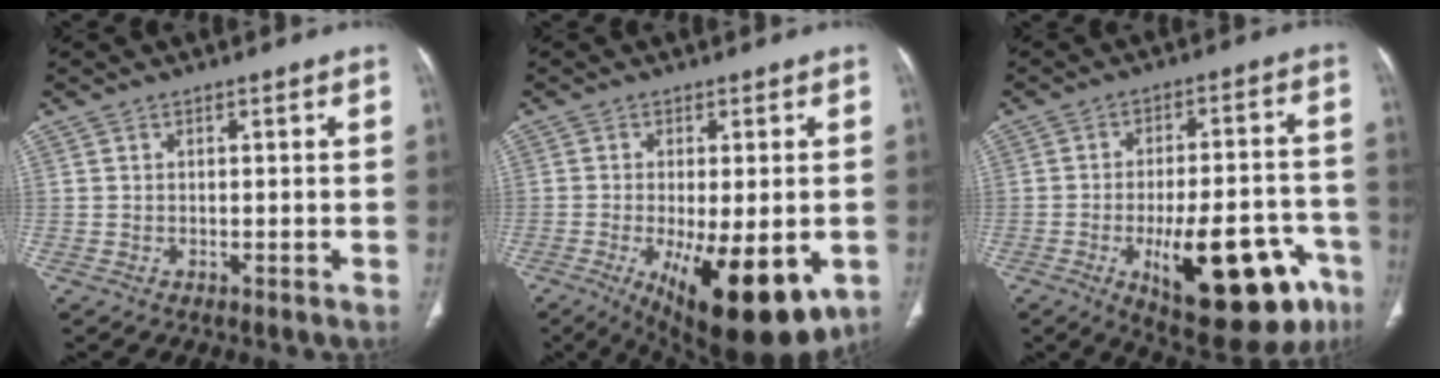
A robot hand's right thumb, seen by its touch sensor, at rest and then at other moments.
{"total": 17.3, "force": [-6.0, 6.5, 14.8], "torque": [-0.197, -0.022, -0.072]}
{"total": 23.0, "force": [-9.7, 9.1, 18.8], "torque": [-0.209, 0.035, -0.119]}